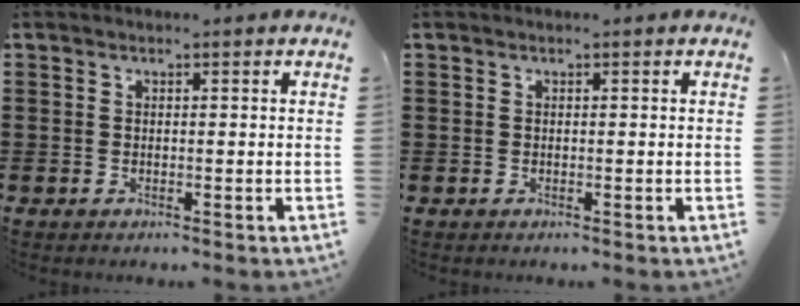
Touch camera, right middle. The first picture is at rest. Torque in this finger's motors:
{"motor_torque": [-0.36, -0.83, 0.01, 0.01]}